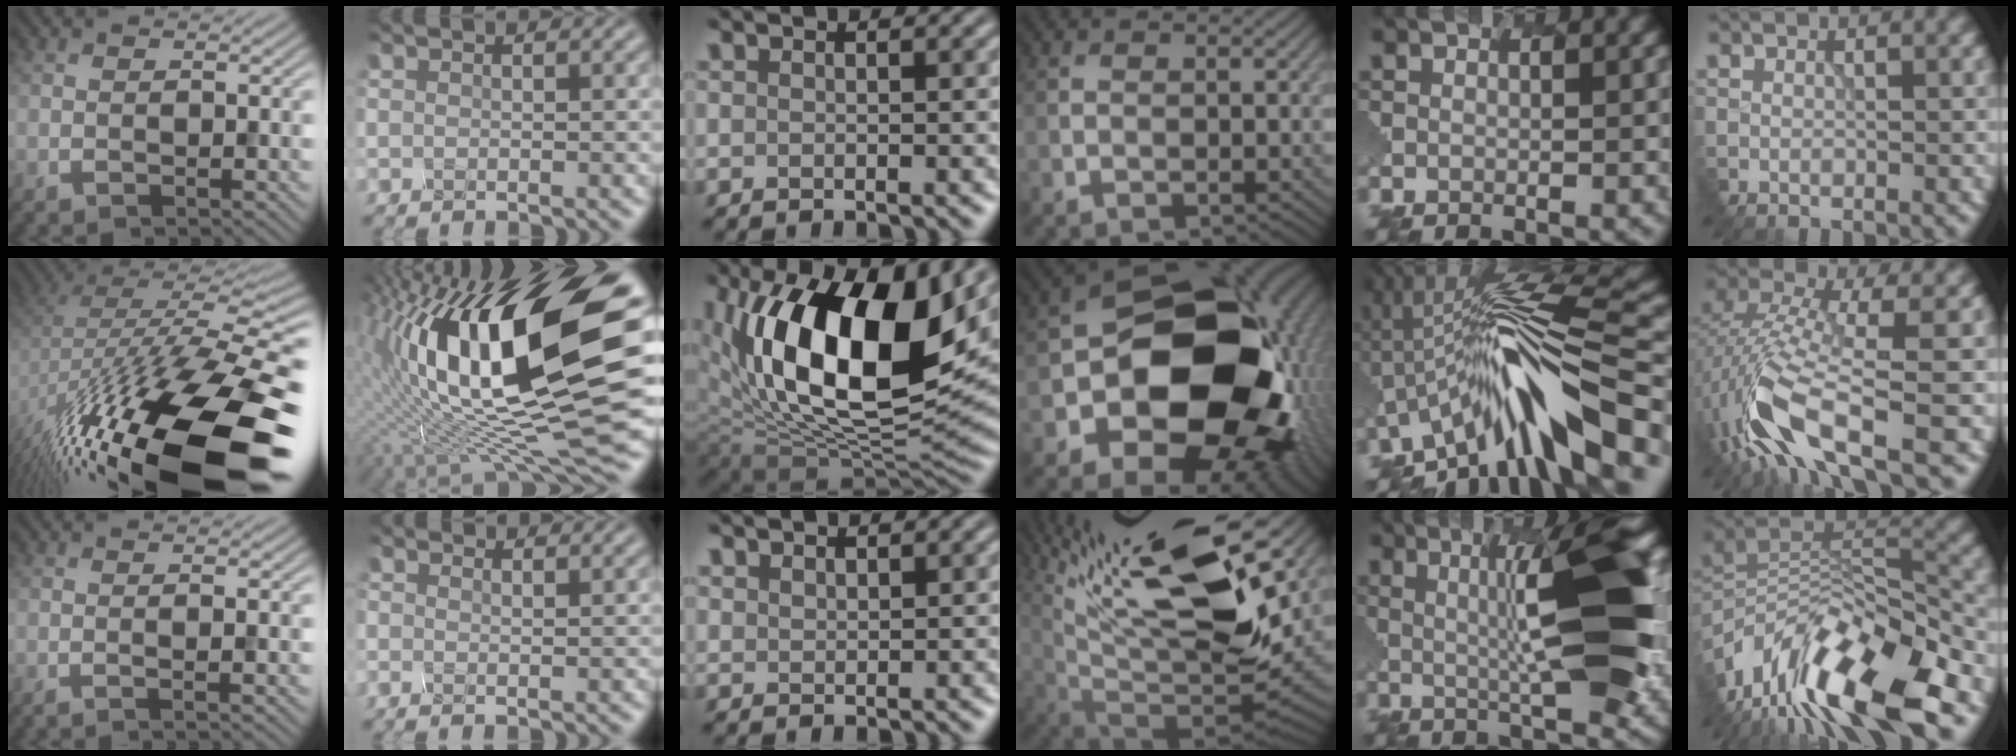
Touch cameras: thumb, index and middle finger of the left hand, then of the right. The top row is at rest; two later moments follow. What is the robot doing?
{"motion": "disassemble", "object": "hinged tin"}